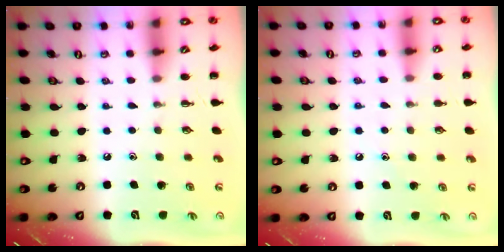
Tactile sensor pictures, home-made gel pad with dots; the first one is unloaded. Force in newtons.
{"total": 8.2, "press": 7.8, "slide": 2.4}